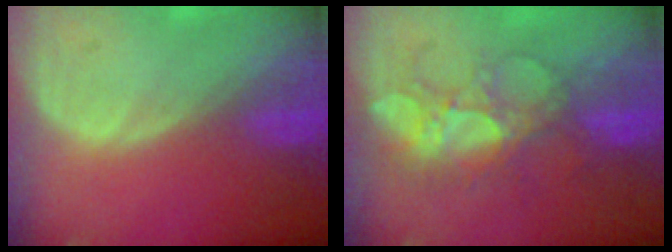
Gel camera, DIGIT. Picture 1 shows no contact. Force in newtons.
{"total": 6.8, "press": 6.6, "slide": 1.6}